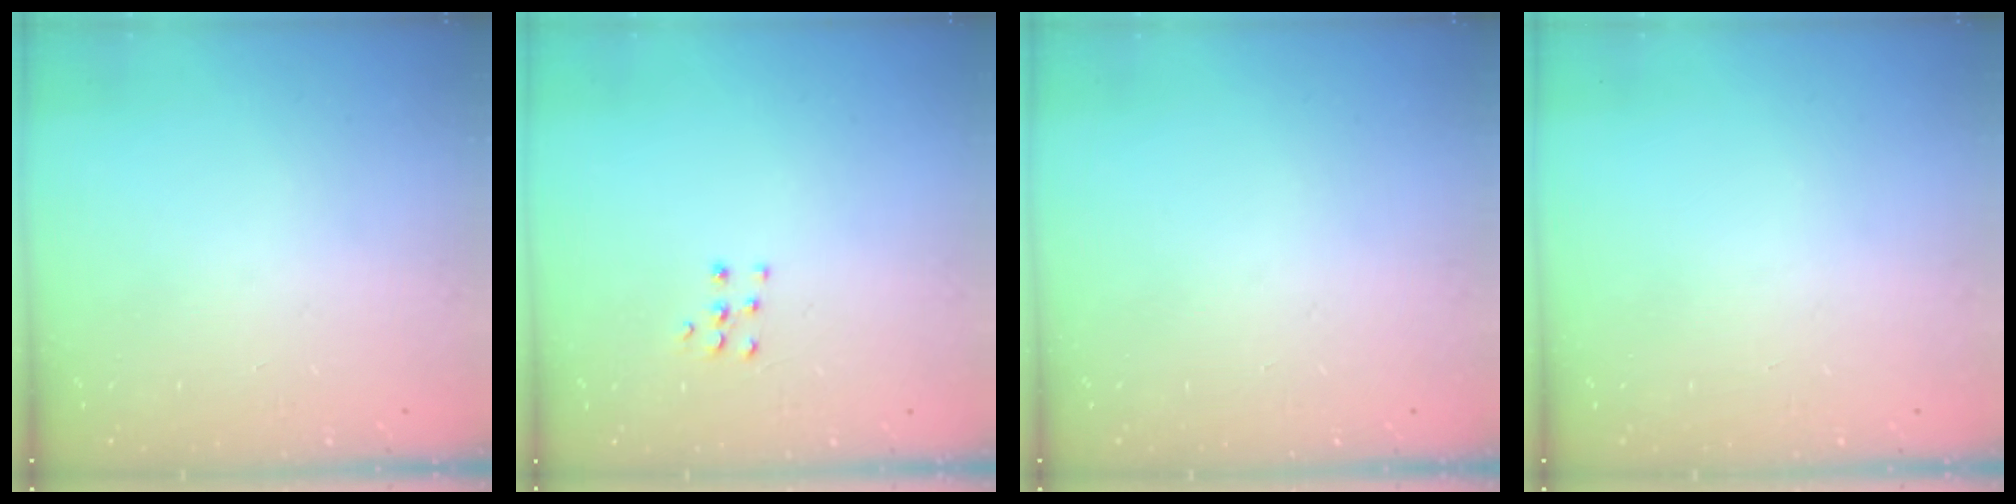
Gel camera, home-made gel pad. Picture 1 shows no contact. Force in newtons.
{"total": 4.6, "press": 4.5, "slide": 0.5}
{"total": 0.0}
{"total": 0.0}